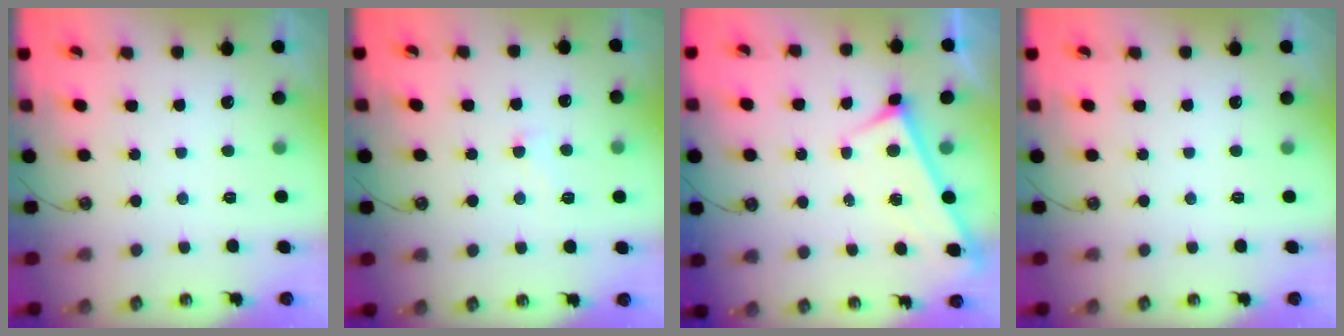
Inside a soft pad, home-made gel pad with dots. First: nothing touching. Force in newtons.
{"total": 1.0, "press": 0.9, "slide": 0.5}
{"total": 3.3, "press": 3.3, "slide": 0.3}
{"total": 0.0}